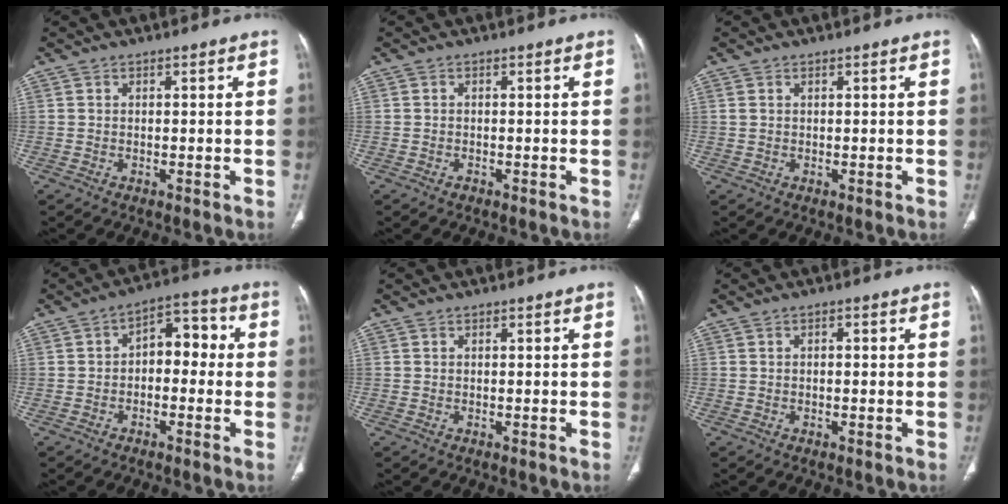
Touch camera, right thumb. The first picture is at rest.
{"total": 0.7, "force": [-0.5, 0.4, 0.2], "torque": [-0.002, 0.001, -0.009]}
{"total": 0.8, "force": [0.4, 0.4, 0.5], "torque": [-0.014, 0.011, 0.013]}
{"total": 7.7, "force": [0.0, 4.7, 6.1], "torque": [-0.054, 0.035, -0.014]}
{"total": 0.0}
{"total": 1.1, "force": [0.2, 0.4, 1.0], "torque": [-0.019, 0.005, 0.002]}